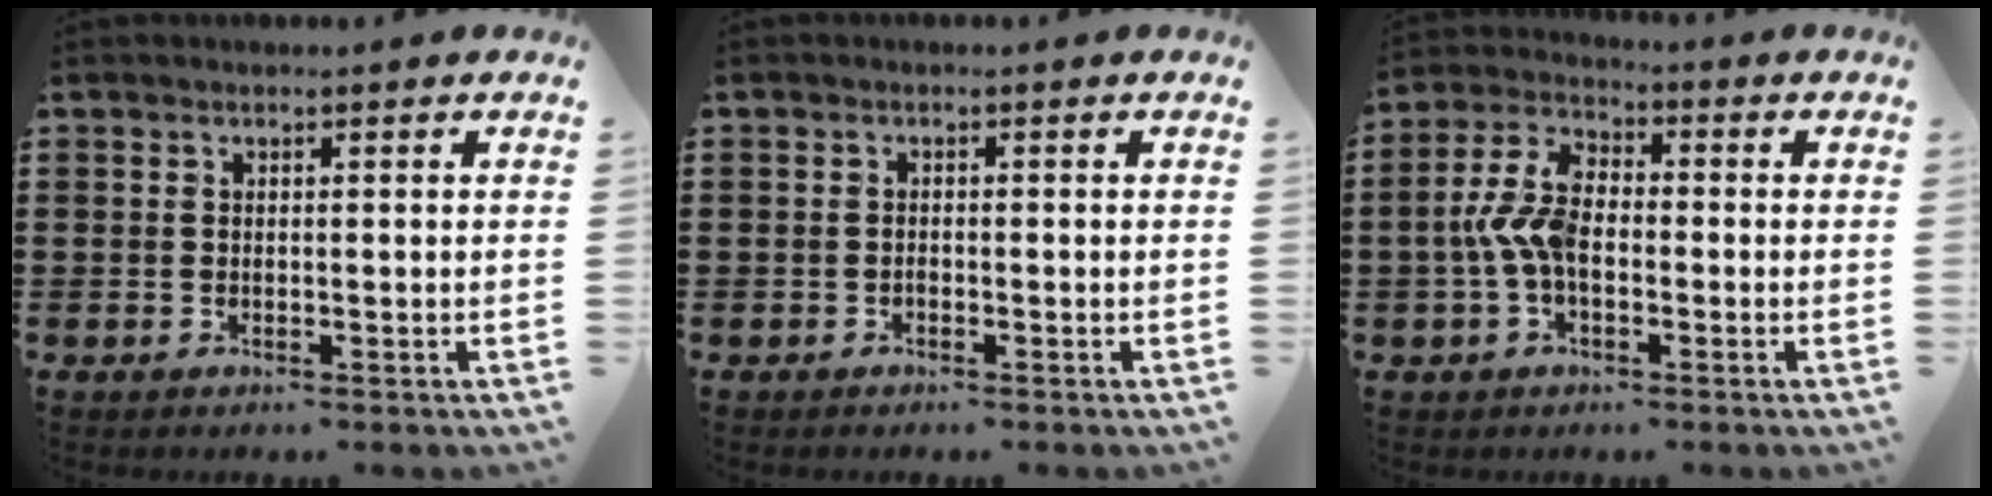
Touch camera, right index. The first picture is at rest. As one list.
[{"total": 0.5, "force": [-0.4, 0.3, 0.0], "torque": [-0.003, 0.000, -0.008]}, {"total": 6.8, "force": [-1.6, 3.9, 5.4], "torque": [-0.135, -0.001, -0.037]}]